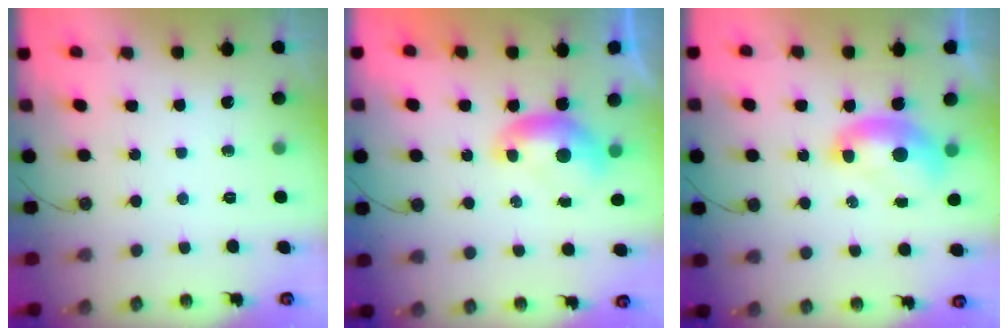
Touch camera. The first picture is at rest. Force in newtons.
{"total": 0.0}
{"total": 2.2, "press": 2.2, "slide": 0.3}